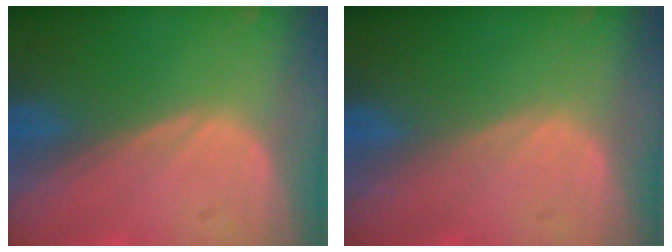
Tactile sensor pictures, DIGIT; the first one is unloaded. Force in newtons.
{"total": 0.0}